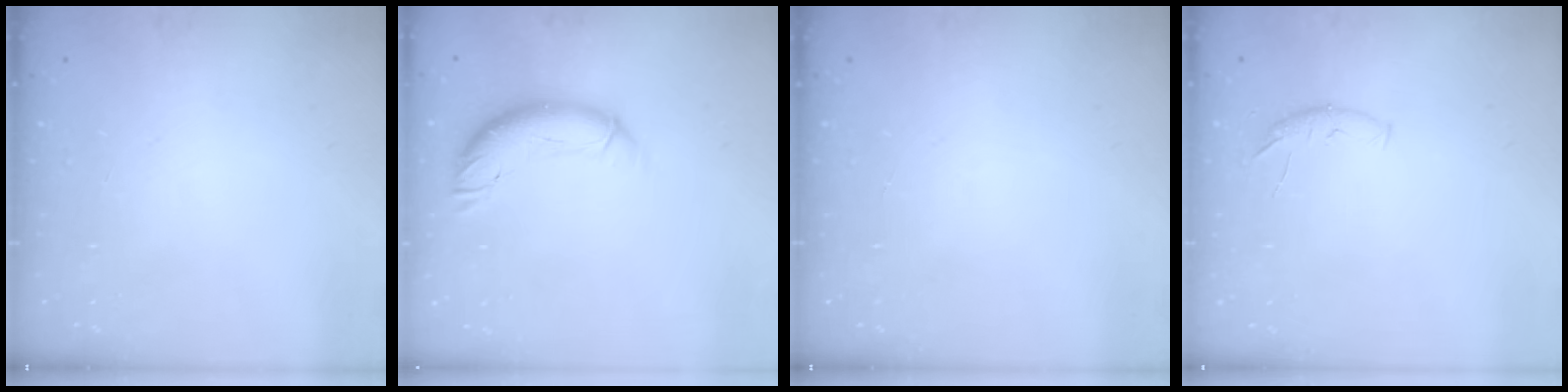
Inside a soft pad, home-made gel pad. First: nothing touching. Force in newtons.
{"total": 10.3, "press": 10.3, "slide": 0.9}
{"total": 0.0}
{"total": 5.6, "press": 5.6, "slide": 0.6}